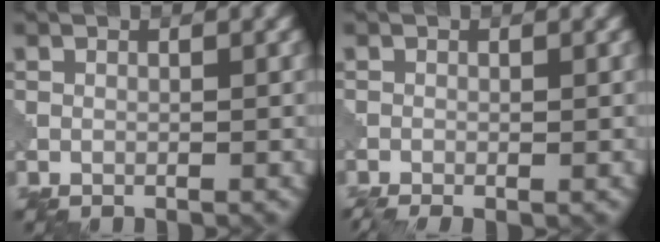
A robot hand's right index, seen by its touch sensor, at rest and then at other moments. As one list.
[{"total": 1.9, "force": [-1.2, 0.4, 1.3], "torque": [-0.026, -0.006, -0.026]}]